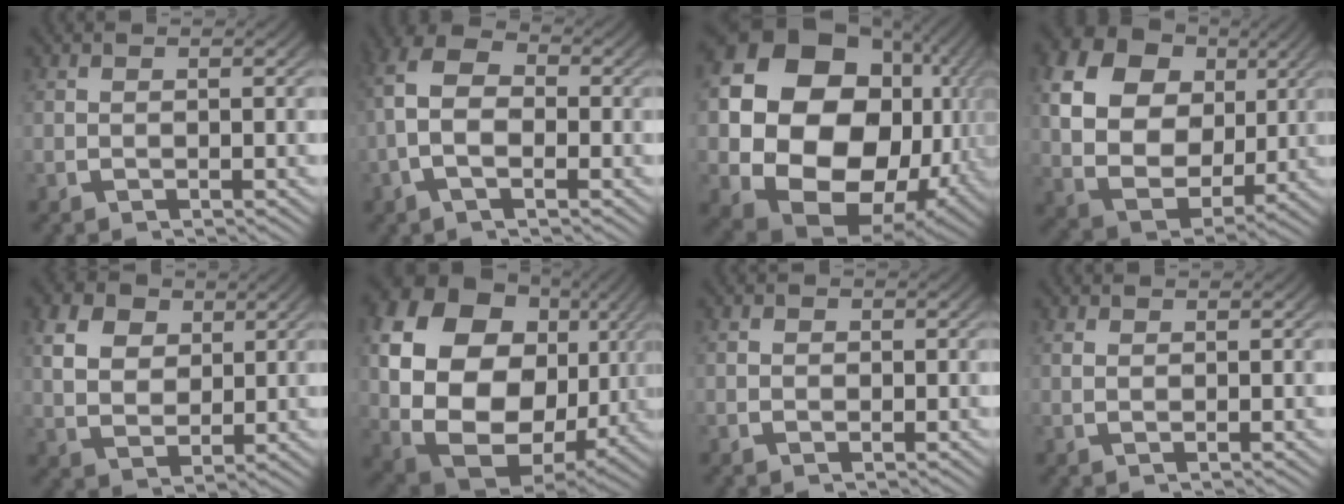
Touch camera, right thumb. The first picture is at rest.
{"total": 7.1, "force": [0.0, 4.6, 5.4], "torque": [-0.114, -0.019, 0.000]}
{"total": 23.8, "force": [-0.1, 17.4, 16.2], "torque": [-0.312, -0.062, 0.011]}
{"total": 16.1, "force": [1.8, 12.4, 10.0], "torque": [-0.232, -0.045, 0.038]}
{"total": 6.8, "force": [1.9, 5.1, 4.1], "torque": [-0.078, -0.023, 0.043]}
{"total": 21.2, "force": [-0.1, 15.4, 14.6], "torque": [-0.324, -0.069, 0.028]}
{"total": 1.0, "force": [0.0, 0.9, 0.4], "torque": [-0.005, -0.005, -0.001]}
{"total": 0.7, "force": [0.5, 0.2, 0.4], "torque": [-0.005, -0.002, 0.013]}